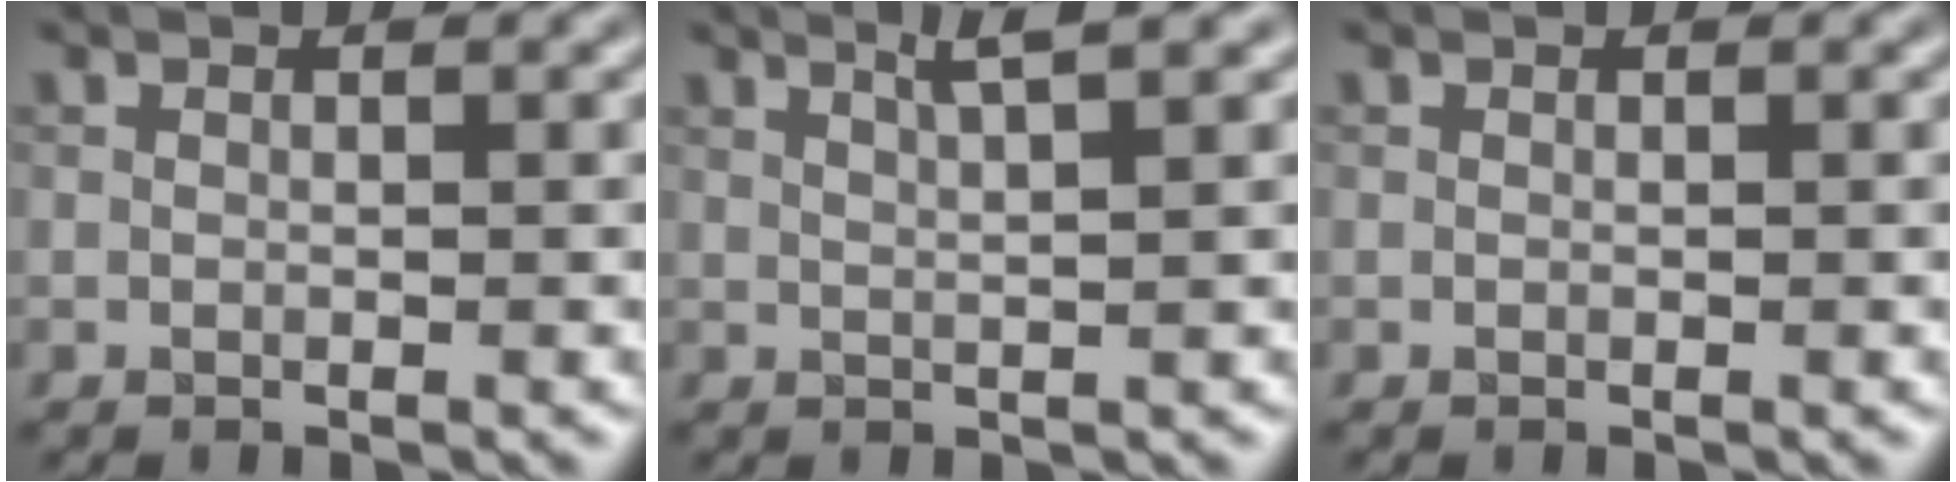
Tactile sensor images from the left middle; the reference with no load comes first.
{"total": 2.5, "force": [1.6, 0.2, 1.9], "torque": [-0.029, 0.007, 0.025]}
{"total": 0.0}